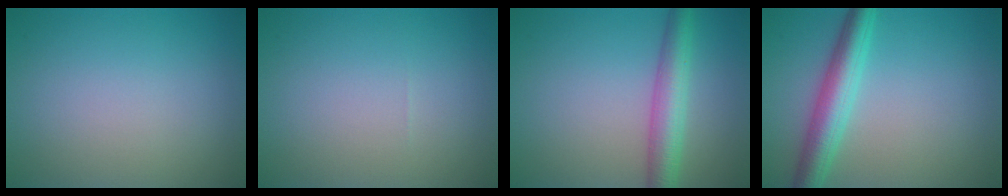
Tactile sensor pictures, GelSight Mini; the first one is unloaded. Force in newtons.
{"total": 0.0}
{"total": 4.5, "press": 4.5, "slide": 0.1}
{"total": 4.7, "press": 4.7, "slide": 0.1}